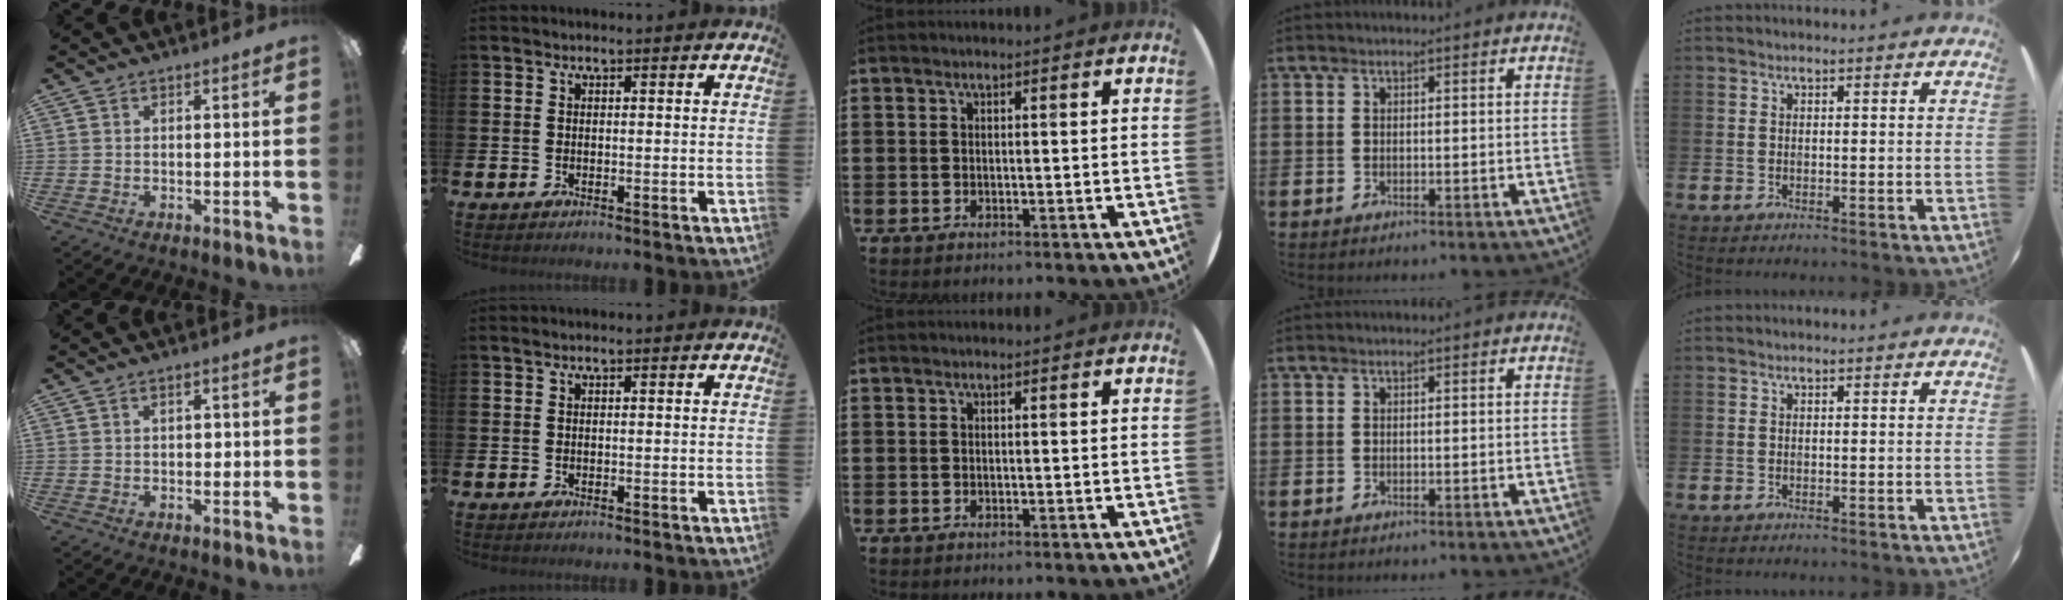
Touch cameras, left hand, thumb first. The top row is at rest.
{"thumb": {"total": 1.4, "force": [0.3, 0.7, 1.1], "torque": [-0.016, 0.002, 0.002]}}